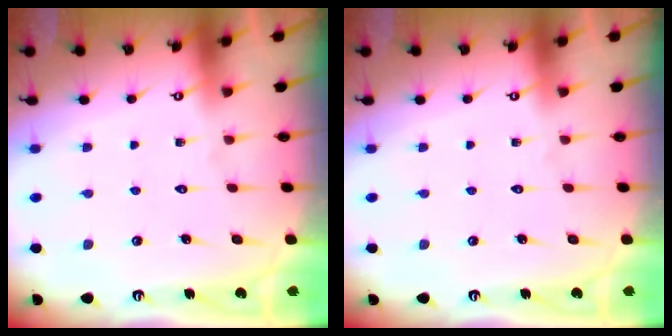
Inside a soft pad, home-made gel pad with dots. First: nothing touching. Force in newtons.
{"total": 0.0}